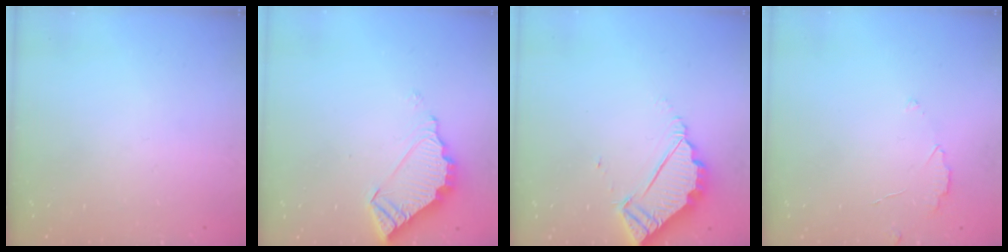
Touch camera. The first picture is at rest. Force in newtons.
{"total": 7.9, "press": 7.9, "slide": 0.3}
{"total": 4.1, "press": 4.1, "slide": 0.2}
{"total": 2.7, "press": 2.6, "slide": 0.3}